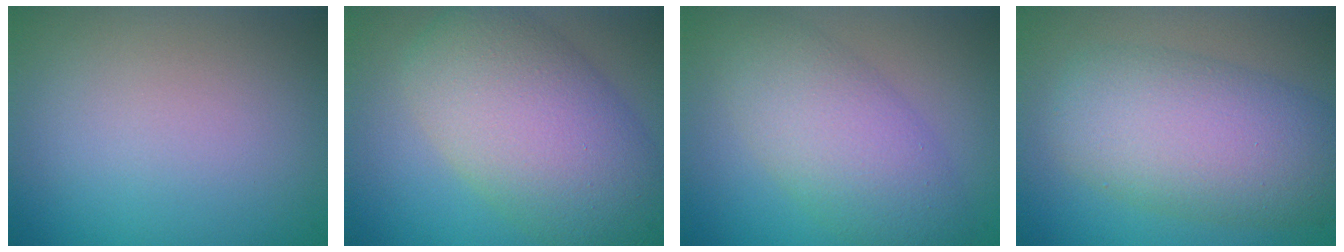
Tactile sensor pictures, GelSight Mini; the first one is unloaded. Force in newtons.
{"total": 9.7, "press": 9.7, "slide": 0.4}
{"total": 5.7, "press": 5.7, "slide": 0.1}
{"total": 8.0, "press": 8.0, "slide": 0.2}